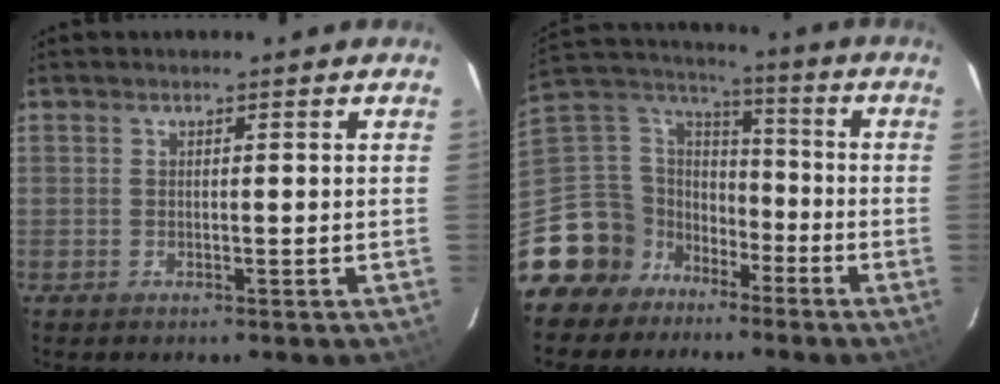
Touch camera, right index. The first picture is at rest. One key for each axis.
{"total": 14.2, "fx": -9.2, "fy": 10.6, "fz": 2.6, "tx": -0.081, "ty": 0.055, "tz": -0.169}